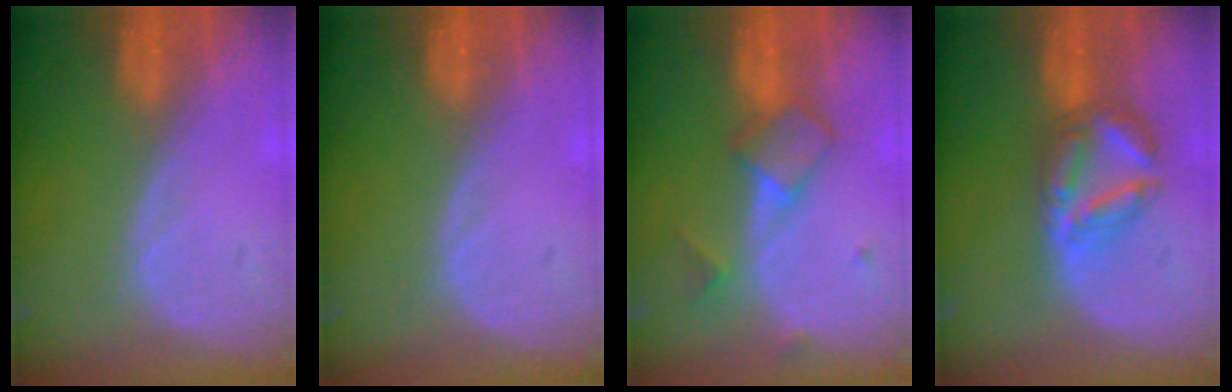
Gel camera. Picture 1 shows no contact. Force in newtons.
{"total": 0.0}
{"total": 5.1, "press": 5.1, "slide": 0.4}
{"total": 6.3, "press": 6.3, "slide": 0.4}